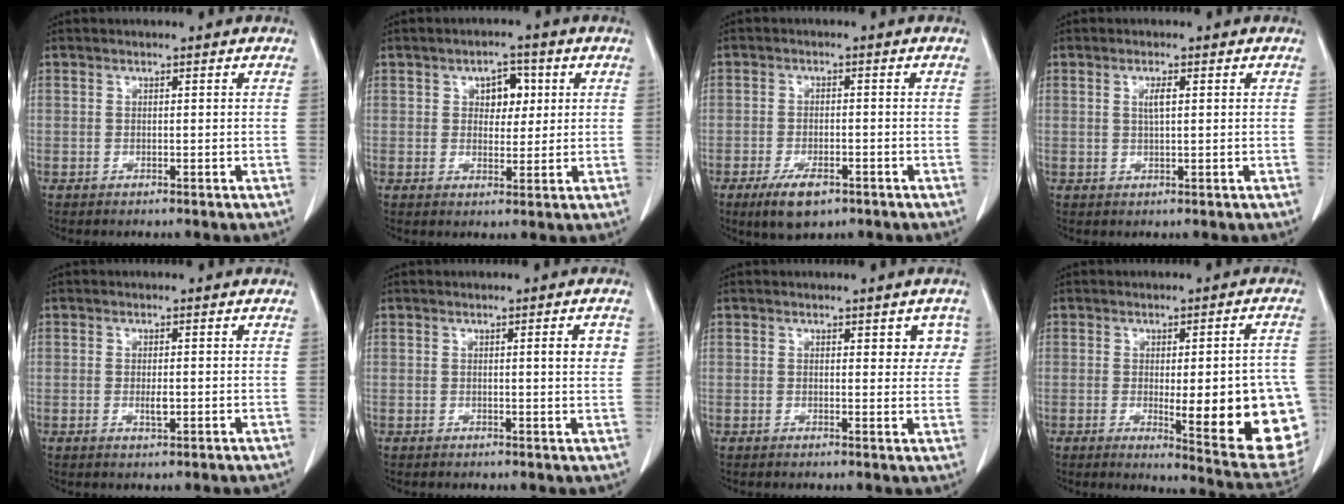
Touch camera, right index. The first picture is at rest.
{"total": 4.4, "force": [1.4, 2.7, 3.2], "torque": [-0.042, 0.010, 0.024]}
{"total": 5.6, "force": [-3.4, 2.2, 3.8], "torque": [-0.073, -0.006, -0.050]}
{"total": 1.9, "force": [0.5, 0.2, 1.8], "torque": [-0.035, 0.001, 0.011]}
{"total": 1.8, "force": [-0.3, 0.5, 1.7], "torque": [-0.030, -0.002, -0.003]}
{"total": 2.8, "force": [0.8, 0.2, 2.7], "torque": [-0.034, 0.001, 0.011]}
{"total": 3.6, "force": [1.5, 1.7, 2.7], "torque": [-0.018, 0.001, 0.014]}
{"total": 17.8, "force": [-3.3, 3.3, 17.2], "torque": [-0.129, 0.002, -0.021]}